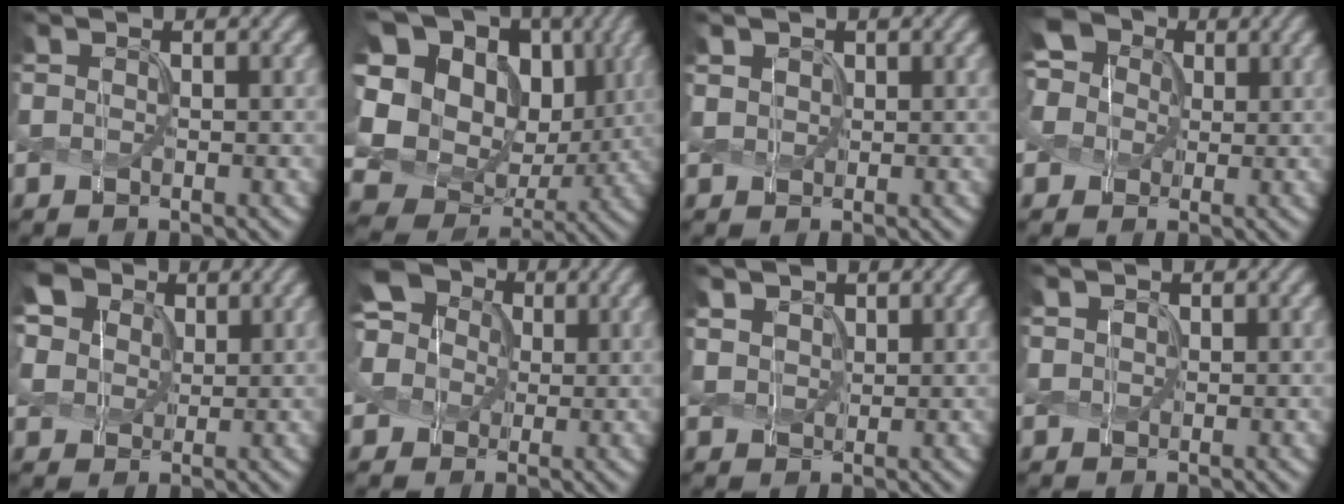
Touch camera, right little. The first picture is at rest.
{"total": 19.9, "force": [4.3, 16.3, 10.5], "torque": [-0.229, 0.036, 0.080]}
{"total": 1.0, "force": [0.8, 0.7, -0.1], "torque": [0.001, 0.001, 0.019]}
{"total": 7.5, "force": [2.1, 6.4, 3.2], "torque": [-0.072, 0.040, 0.018]}
{"total": 11.4, "force": [6.5, 8.0, 4.8], "torque": [-0.137, 0.029, 0.113]}
{"total": 8.2, "force": [2.0, 7.1, 3.7], "torque": [-0.089, 0.041, 0.005]}
{"total": 2.3, "force": [1.8, 1.4, 0.6], "torque": [-0.026, -0.001, 0.041]}
{"total": 0.8, "force": [0.7, 0.3, -0.2], "torque": [0.005, 0.001, 0.019]}